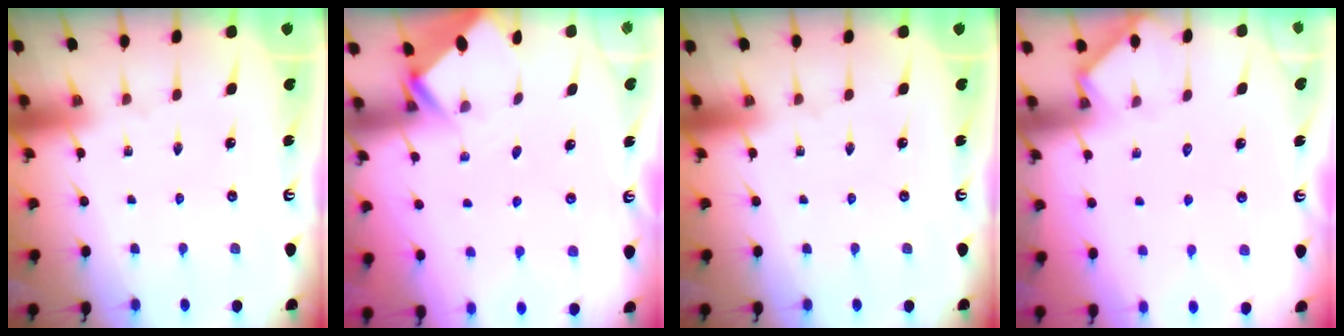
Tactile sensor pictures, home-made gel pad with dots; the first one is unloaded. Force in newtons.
{"total": 2.9, "press": 2.9, "slide": 0.2}
{"total": 0.0}
{"total": 3.1, "press": 3.1, "slide": 0.4}